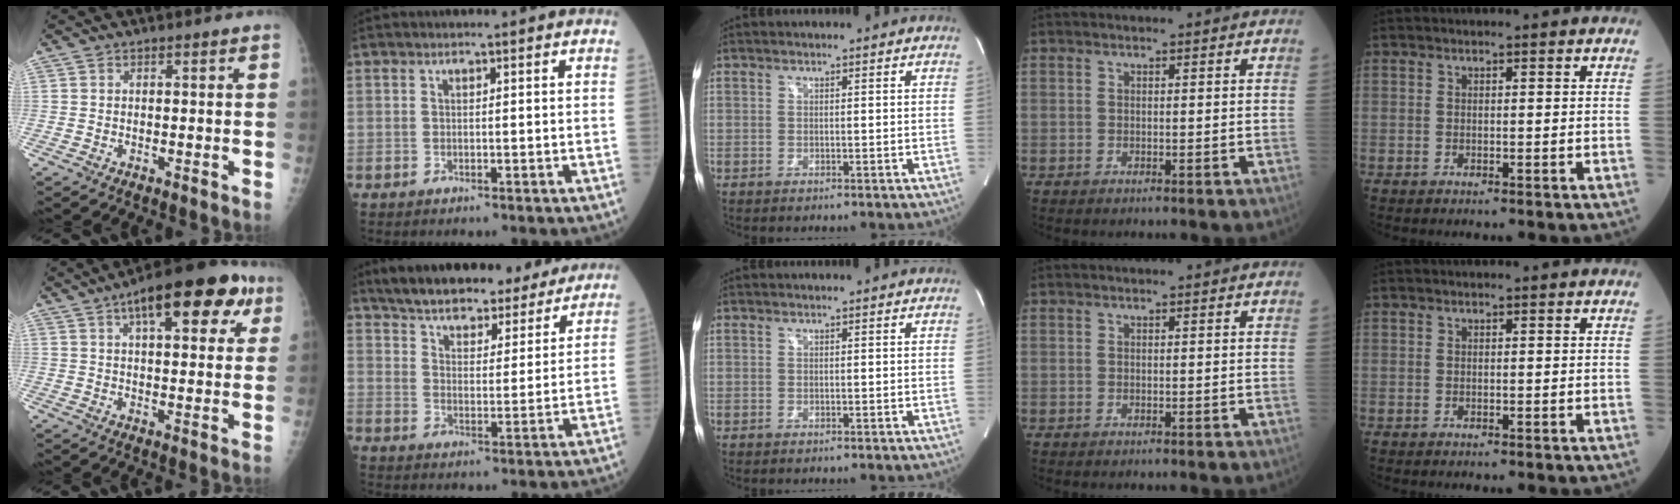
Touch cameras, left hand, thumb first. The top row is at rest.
{"thumb": {"total": 17.4, "force": [8.2, 7.1, 13.6], "torque": [-0.161, 0.003, 0.109]}, "index": {"total": 20.3, "force": [18.1, 5.4, 7.6], "torque": [-0.116, 0.012, 0.253]}}